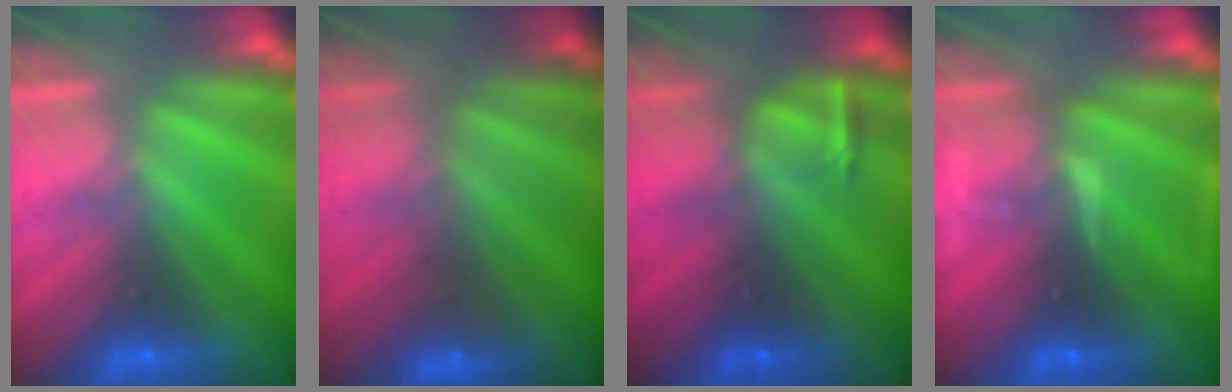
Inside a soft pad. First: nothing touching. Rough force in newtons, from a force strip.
{"total": 2.3}
{"total": 2.9}
{"total": 8.6}